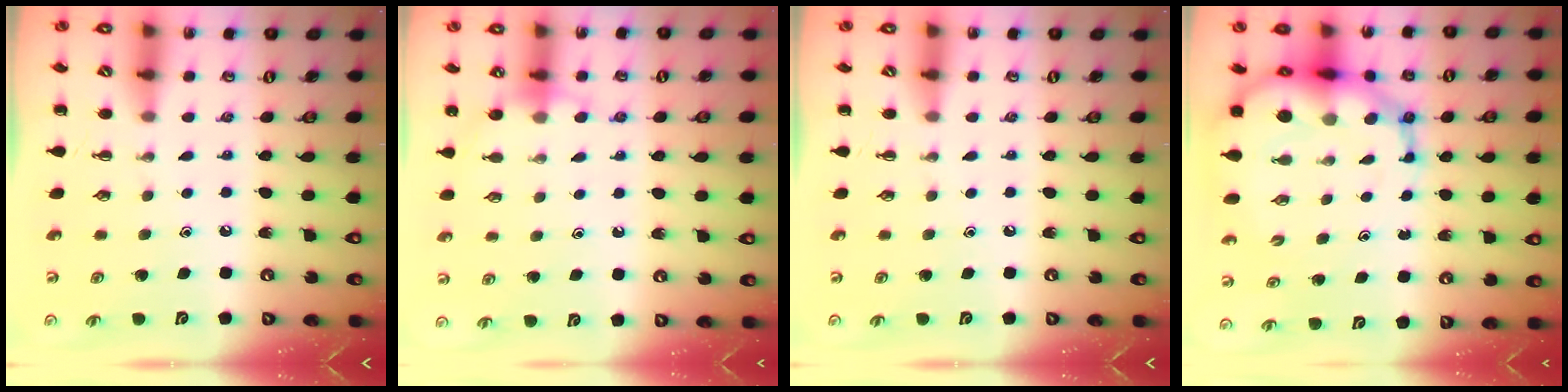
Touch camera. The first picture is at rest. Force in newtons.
{"total": 7.6, "press": 7.3, "slide": 2.1}
{"total": 0.0}
{"total": 14.5, "press": 13.9, "slide": 4.1}